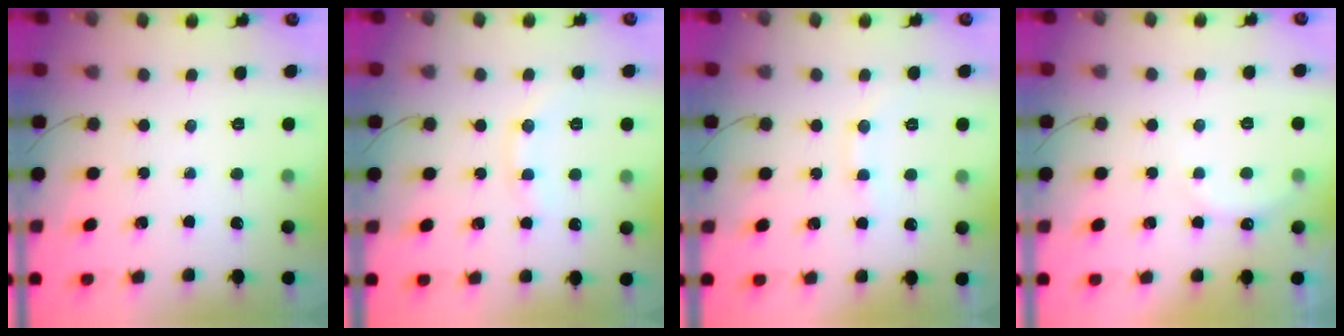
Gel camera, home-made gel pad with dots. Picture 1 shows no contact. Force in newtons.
{"total": 6.1, "press": 6.0, "slide": 1.1}
{"total": 6.1, "press": 6.0, "slide": 1.5}
{"total": 5.9, "press": 5.8, "slide": 1.0}